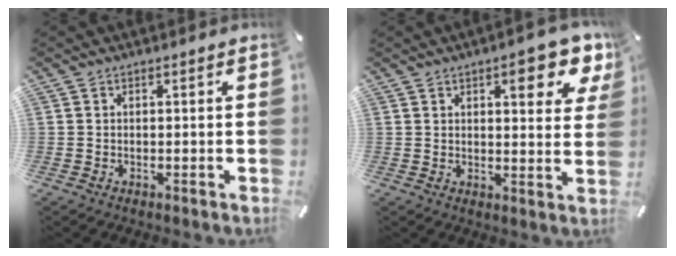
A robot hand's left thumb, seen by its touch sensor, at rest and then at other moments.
{"total": 10.1, "force": [5.8, 3.4, 7.5], "torque": [-0.092, -0.030, 0.090]}